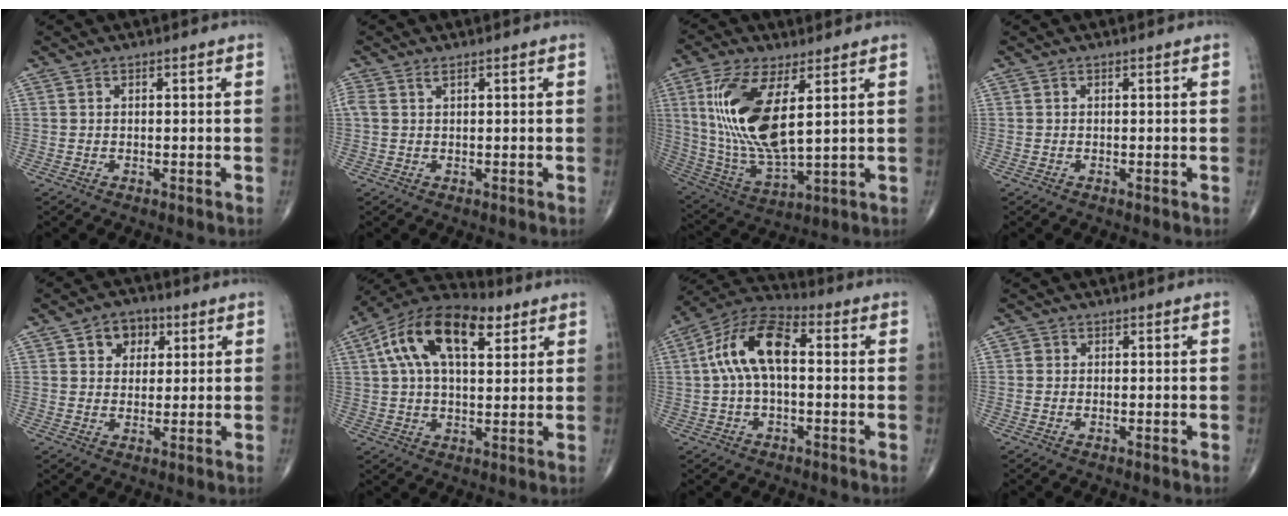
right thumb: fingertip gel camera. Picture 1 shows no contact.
{"total": 1.5, "force": [0.8, 0.5, 1.2], "torque": [-0.038, 0.015, 0.025]}
{"total": 18.3, "force": [4.8, 7.0, 16.2], "torque": [-0.342, -0.027, 0.101]}
{"total": 0.0}
{"total": 6.2, "force": [2.6, 4.7, 3.0], "torque": [-0.010, -0.006, 0.034]}
{"total": 17.6, "force": [7.0, 8.9, 13.5], "torque": [-0.229, 0.015, 0.114]}
{"total": 12.4, "force": [1.1, 6.1, 10.8], "torque": [-0.208, 0.040, 0.010]}
{"total": 0.7, "force": [0.0, 0.7, 0.1], "torque": [0.002, 0.002, 0.000]}